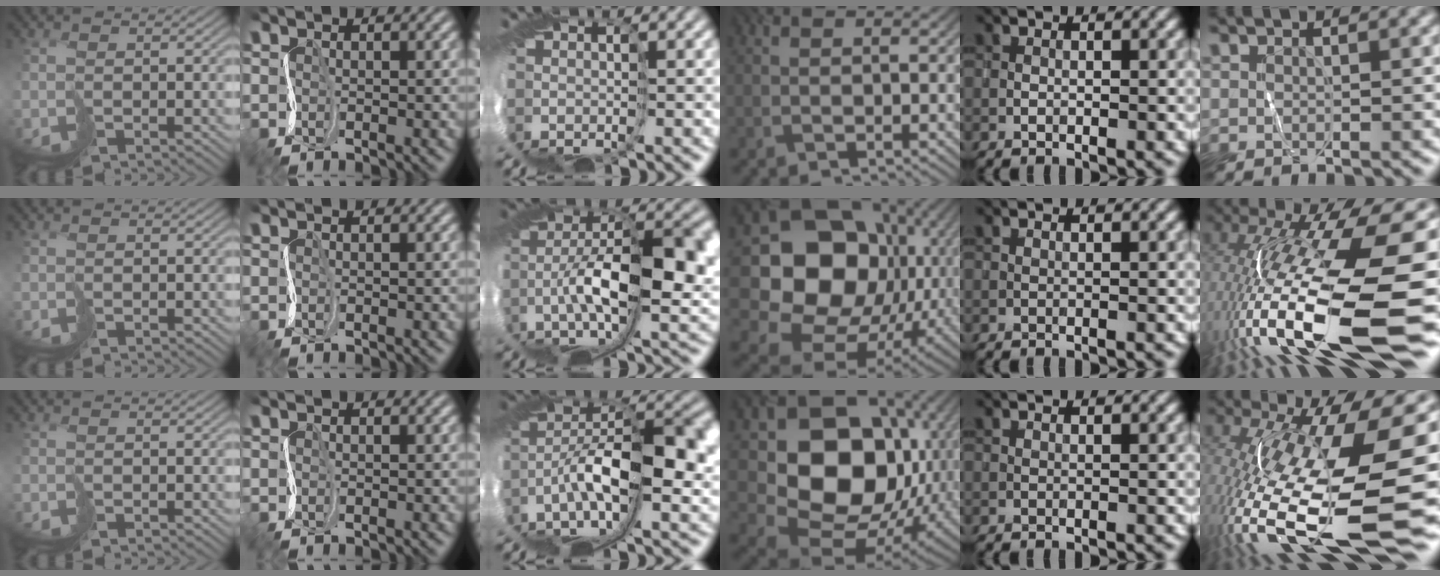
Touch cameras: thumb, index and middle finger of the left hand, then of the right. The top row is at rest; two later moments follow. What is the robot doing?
{"motion": "cut", "object": "tape"}